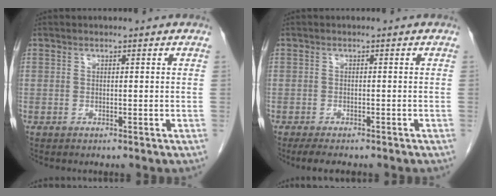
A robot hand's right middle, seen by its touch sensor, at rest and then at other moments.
{"total": 4.5, "force": [-3.7, 1.3, 2.3], "torque": [-0.038, -0.013, -0.050]}